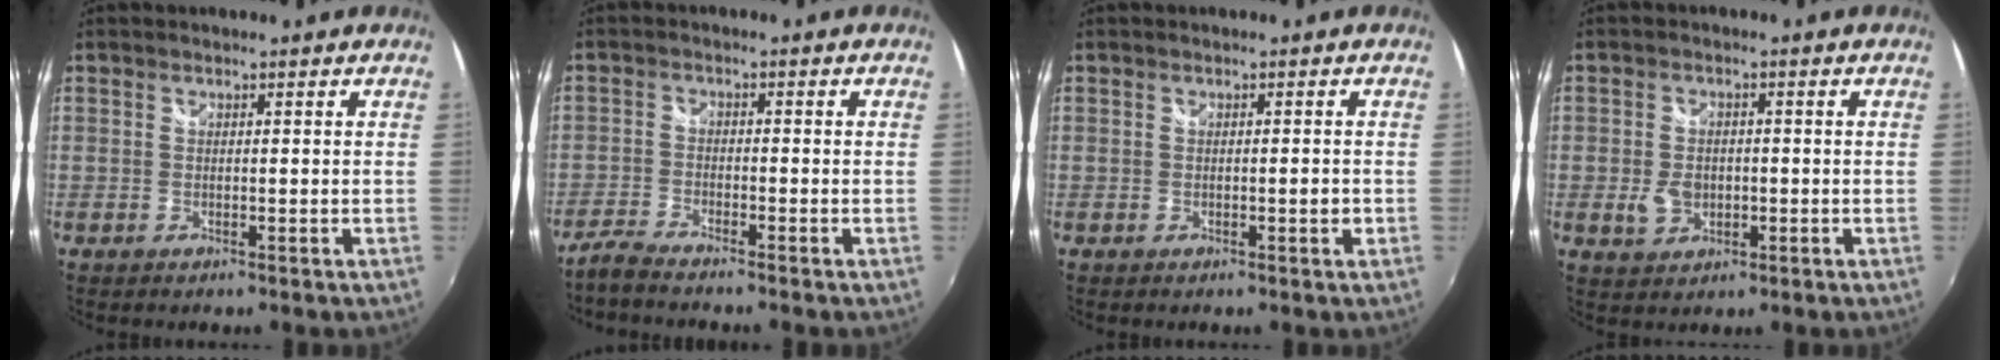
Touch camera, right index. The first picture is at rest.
{"total": 4.0, "force": [-3.8, 0.1, 1.3], "torque": [-0.046, -0.007, -0.079]}
{"total": 1.1, "force": [-0.3, 0.3, 1.0], "torque": [-0.013, 0.004, -0.003]}
{"total": 4.4, "force": [-0.7, 3.3, 2.8], "torque": [-0.061, 0.005, -0.007]}